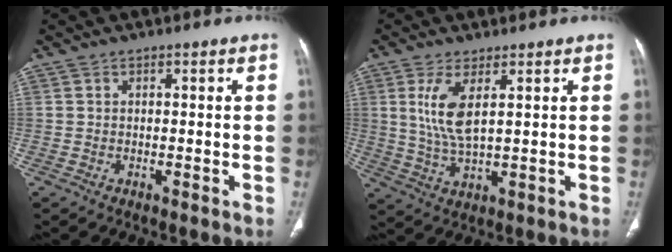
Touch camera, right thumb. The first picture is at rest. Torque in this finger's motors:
{"motor_torque": [-0.83, 0.74, 0.85, 0.38, 0.07]}